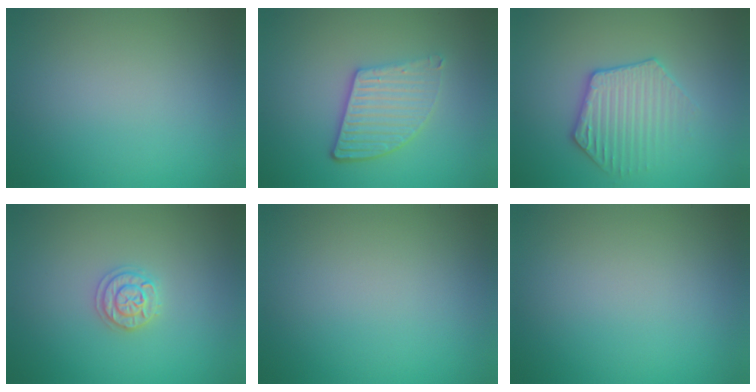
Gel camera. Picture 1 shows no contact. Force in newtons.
{"total": 4.3, "press": 3.5, "slide": 2.6}
{"total": 3.5, "press": 3.3, "slide": 0.9}
{"total": 2.0, "press": 1.9, "slide": 0.3}
{"total": 0.0}
{"total": 0.0}